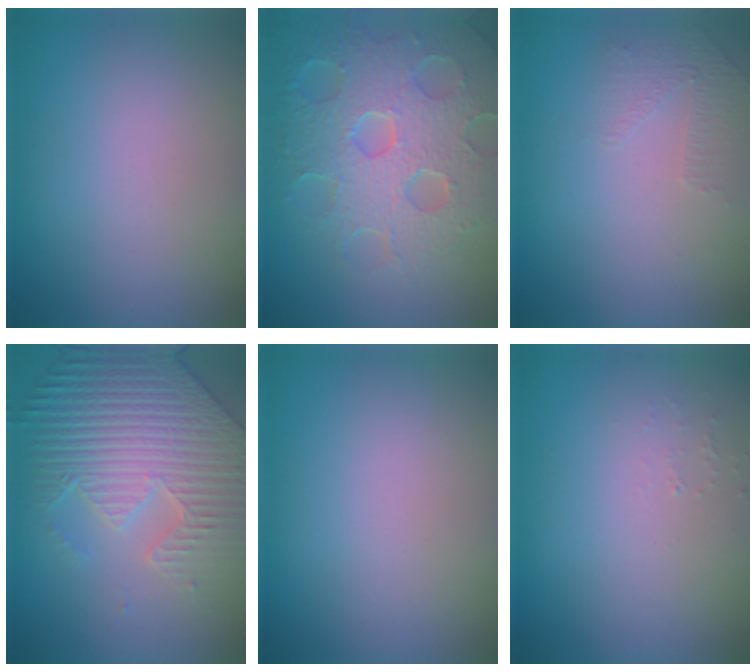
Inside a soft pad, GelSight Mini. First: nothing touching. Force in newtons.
{"total": 8.1, "press": 5.8, "slide": 5.8}
{"total": 1.1, "press": 0.6, "slide": 1.0}
{"total": 6.7, "press": 5.7, "slide": 3.6}
{"total": 0.0}
{"total": 0.5, "press": 0.5, "slide": 0.1}